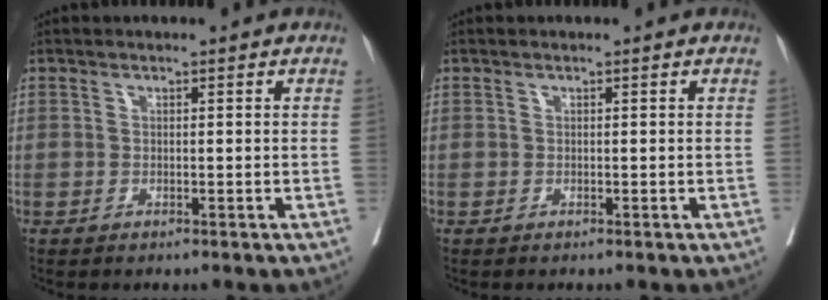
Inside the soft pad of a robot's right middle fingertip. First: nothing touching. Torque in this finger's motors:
{"motor_torque": [0.13, 0.09, 0.06, 0.01]}